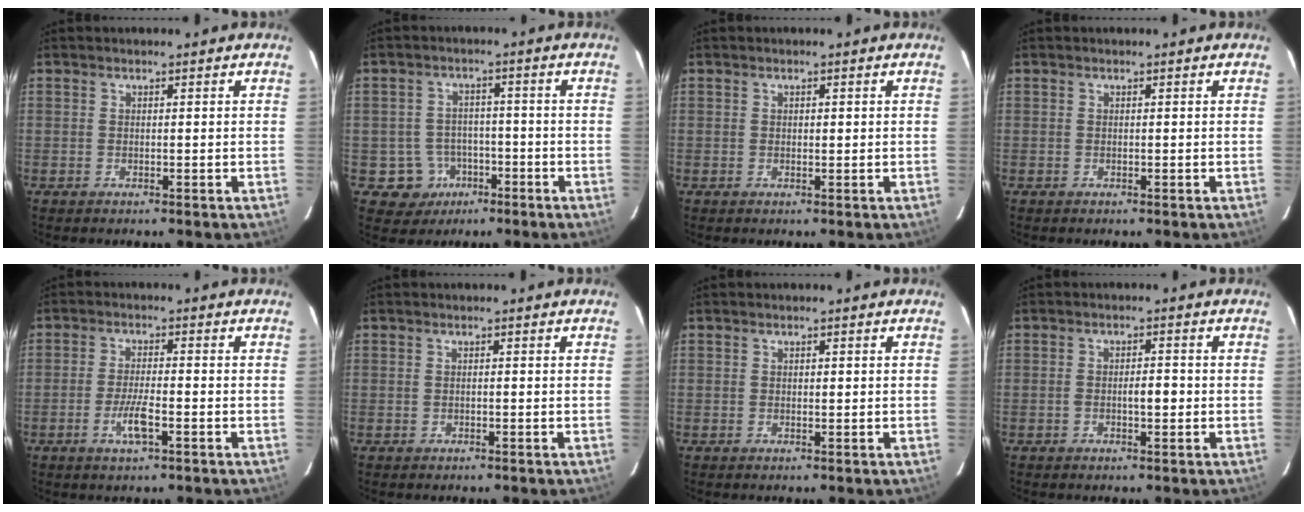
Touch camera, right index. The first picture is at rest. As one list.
[{"total": 6.1, "force": [-2.2, 5.7, 0.2], "torque": [0.002, 0.014, -0.028]}, {"total": 0.7, "force": [0.2, 0.3, 0.7], "torque": [-0.012, 0.000, 0.004]}, {"total": 0.0}, {"total": 4.5, "force": [-1.8, 0.6, 4.1], "torque": [-0.082, -0.005, -0.034]}, {"total": 0.0}, {"total": 0.7, "force": [0.2, 0.2, 0.6], "torque": [-0.011, 0.001, 0.003]}, {"total": 2.7, "force": [-0.5, 0.8, 2.6], "torque": [-0.044, 0.003, -0.009]}]